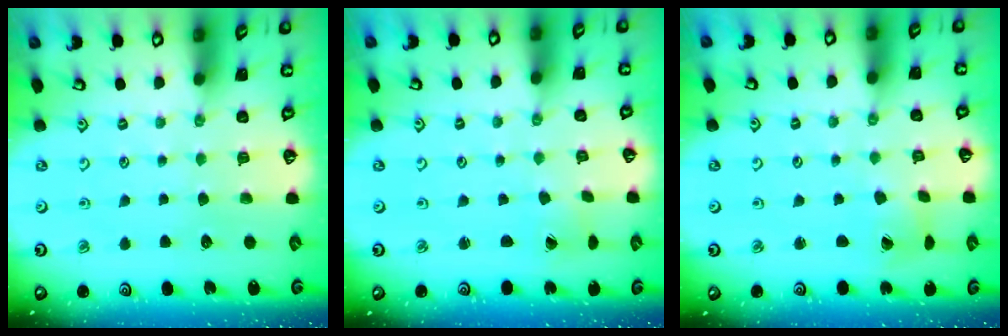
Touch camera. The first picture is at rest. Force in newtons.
{"total": 1.4, "press": 1.4, "slide": 0.3}
{"total": 2.0, "press": 2.0, "slide": 0.3}